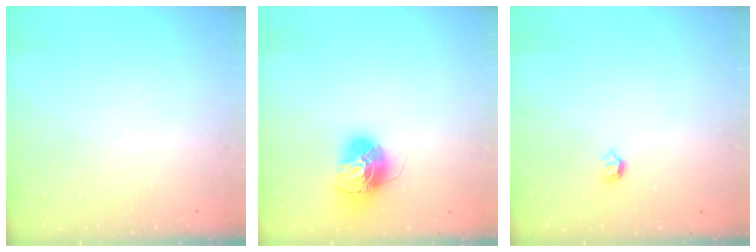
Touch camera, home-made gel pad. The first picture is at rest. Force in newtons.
{"total": 14.6, "press": 14.6, "slide": 1.5}
{"total": 4.0, "press": 4.0, "slide": 0.8}